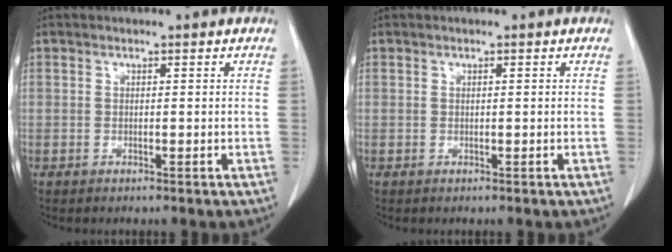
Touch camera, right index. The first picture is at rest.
{"total": 0.0}